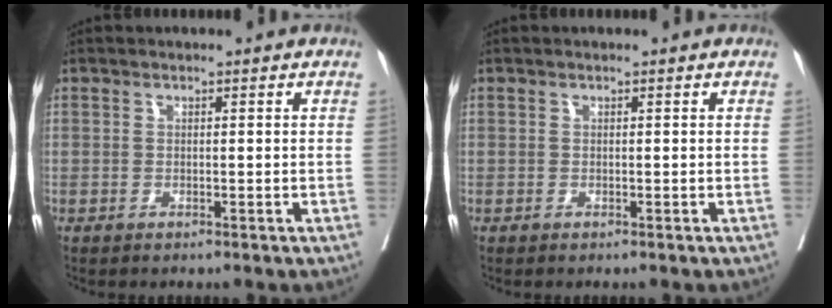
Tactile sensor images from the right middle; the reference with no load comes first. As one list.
[{"total": 0.0}]